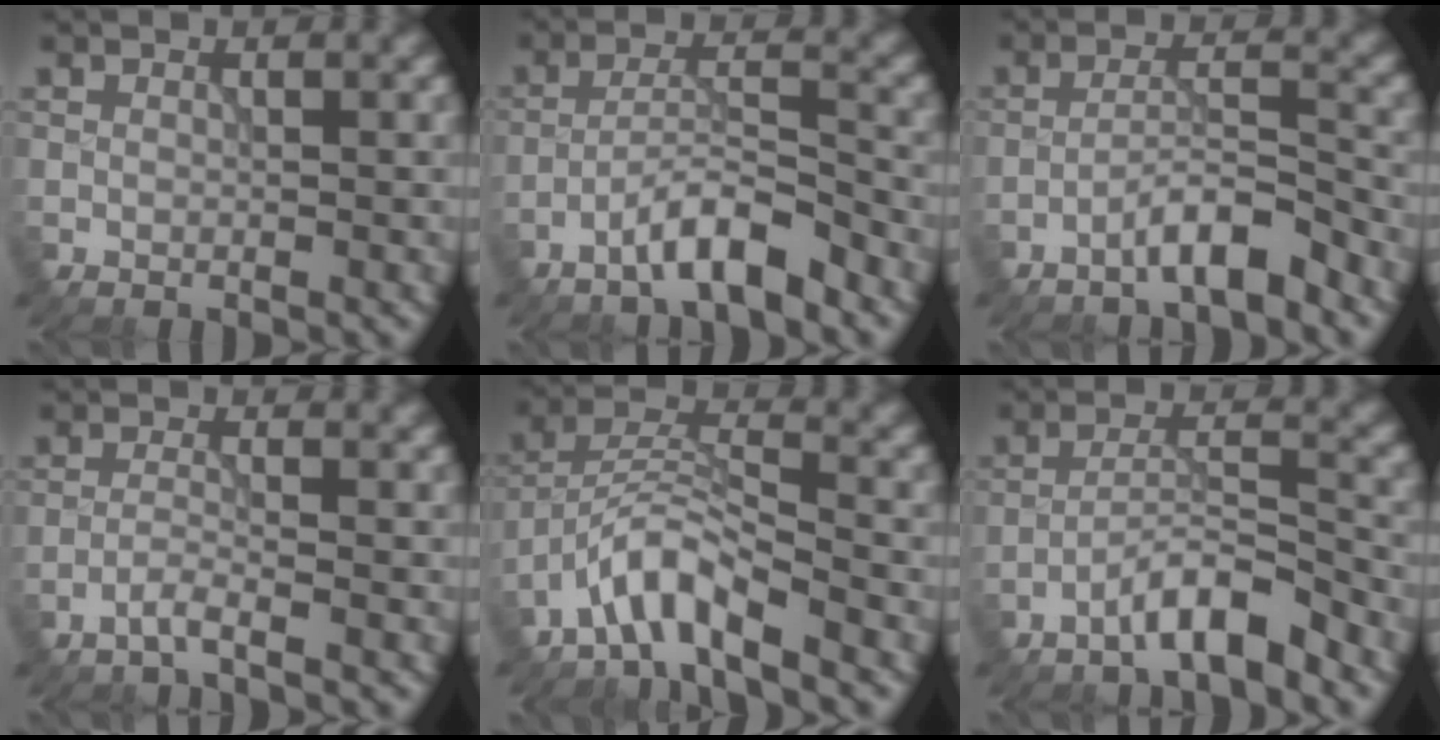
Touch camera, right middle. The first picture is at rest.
{"total": 4.6, "force": [-3.3, 0.7, 3.2], "torque": [-0.054, 0.014, -0.066]}
{"total": 3.9, "force": [-2.9, 0.4, 2.6], "torque": [-0.041, 0.014, -0.057]}
{"total": 1.7, "force": [-1.2, 0.1, 1.1], "torque": [-0.015, 0.003, -0.035]}
{"total": 5.1, "force": [-3.9, 1.0, 3.1], "torque": [-0.055, 0.009, -0.081]}
{"total": 4.3, "force": [-3.2, 0.5, 2.7], "torque": [-0.046, 0.015, -0.065]}